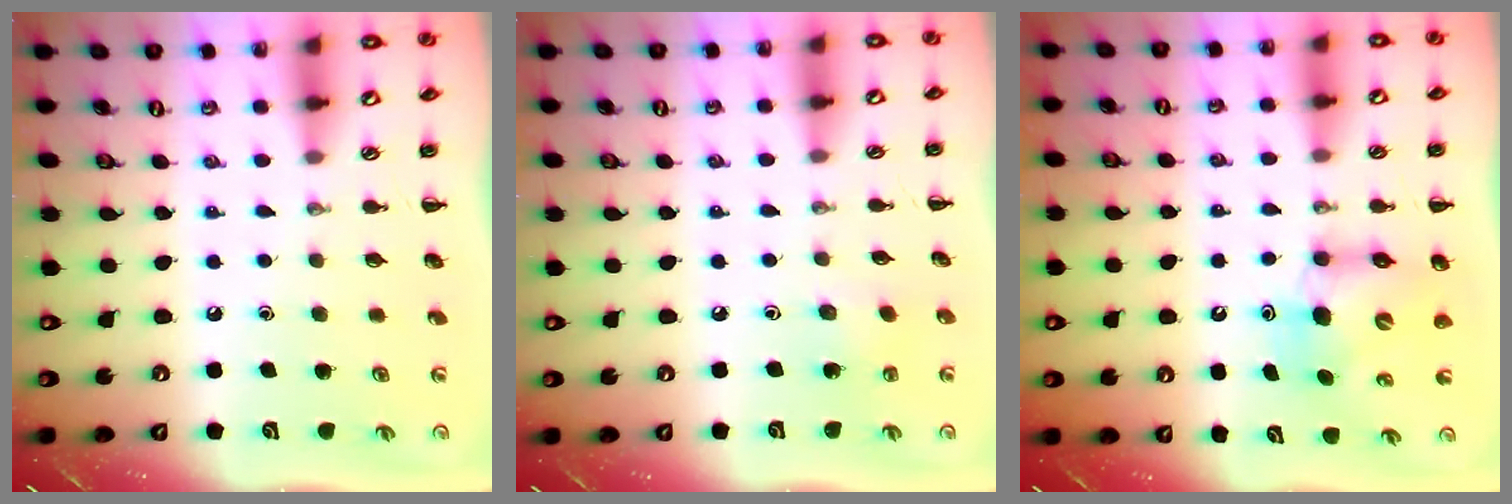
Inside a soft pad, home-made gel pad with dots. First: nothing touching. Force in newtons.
{"total": 2.2, "press": 2.0, "slide": 0.7}
{"total": 7.6, "press": 7.5, "slide": 1.4}